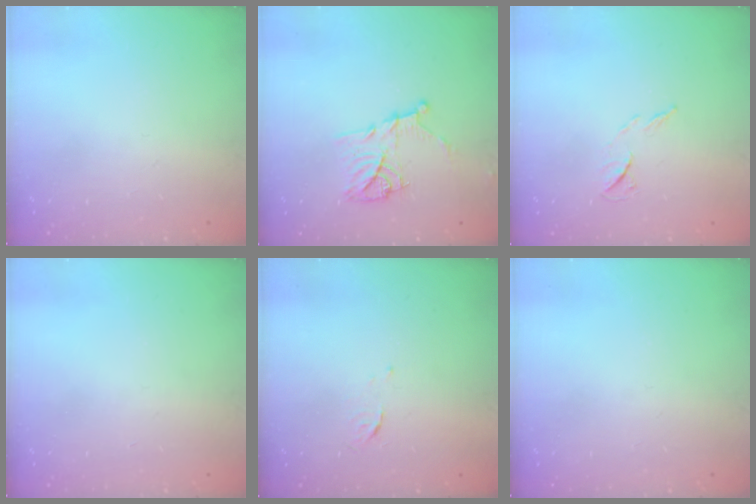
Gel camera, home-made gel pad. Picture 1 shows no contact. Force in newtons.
{"total": 11.8, "press": 11.8, "slide": 0.5}
{"total": 5.7, "press": 5.6, "slide": 1.2}
{"total": 0.0}
{"total": 3.7, "press": 3.6, "slide": 0.5}
{"total": 0.0}